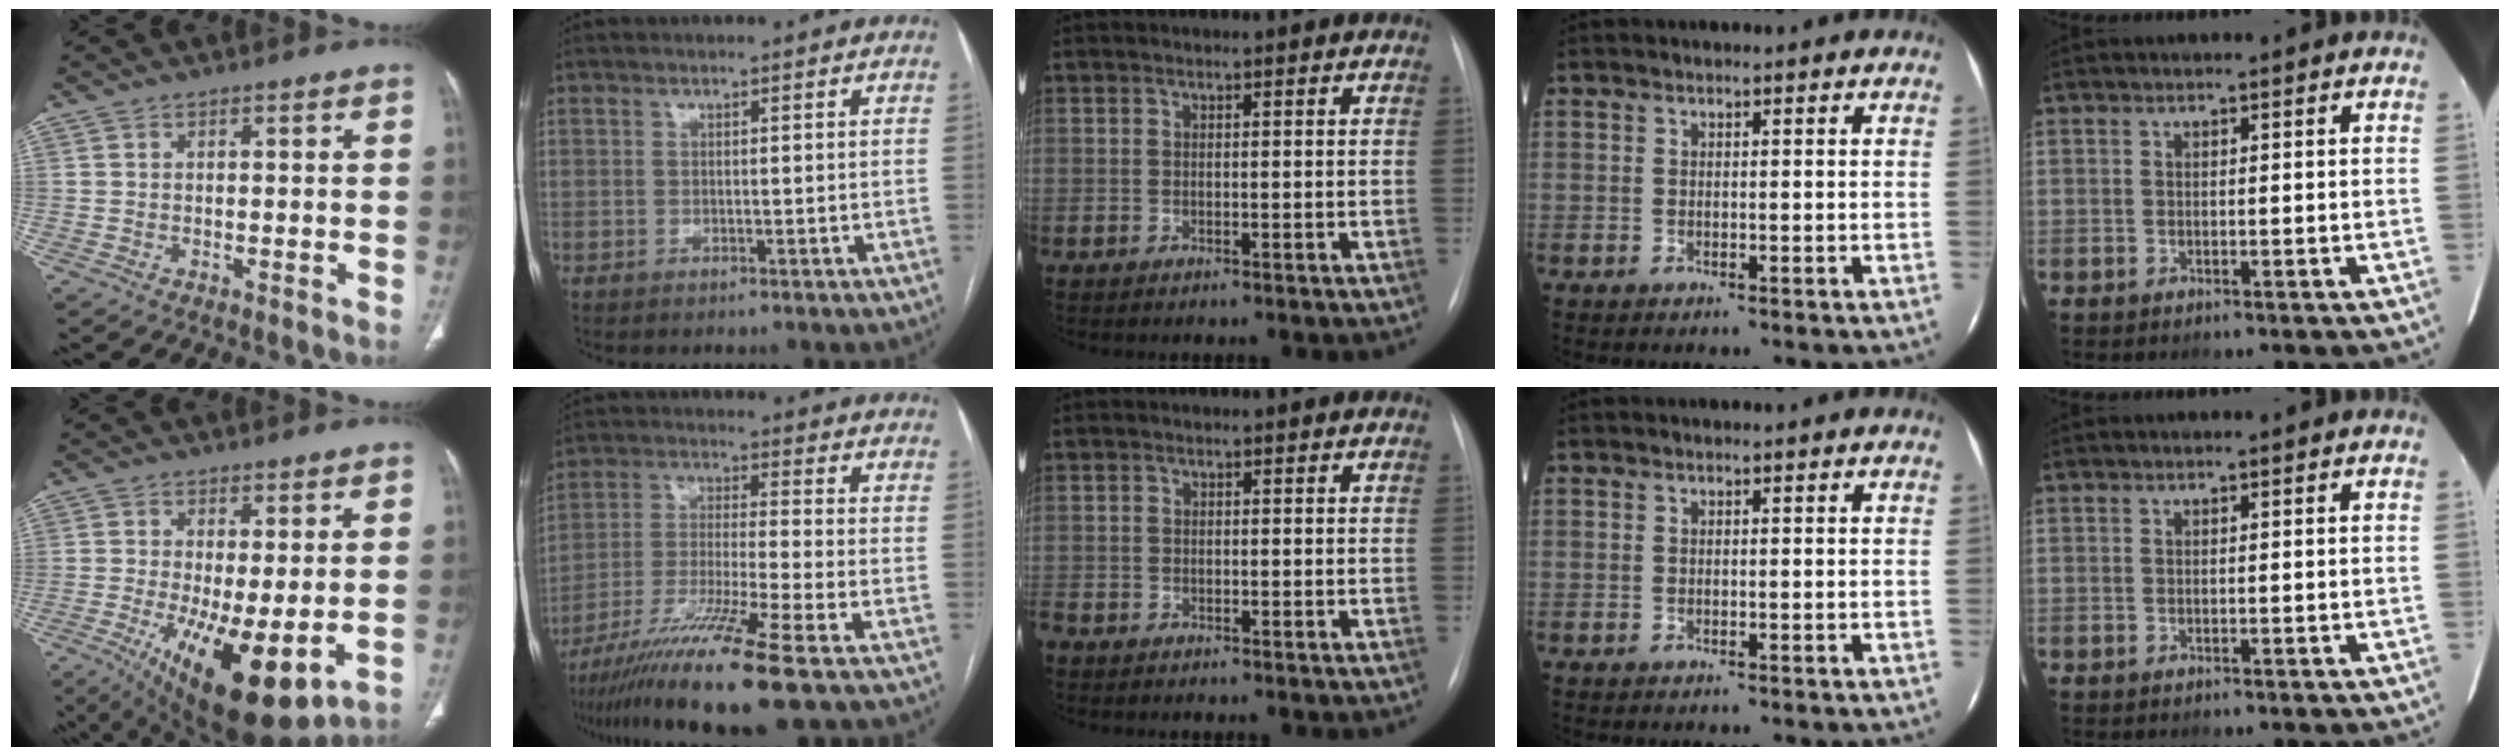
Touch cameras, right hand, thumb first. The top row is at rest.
{"thumb": {"total": 16.5, "force": [-4.2, 6.0, 14.8], "torque": [-0.238, -0.029, -0.046]}, "index": {"total": 14.8, "force": [-10.0, -1.6, 10.8], "torque": [-0.214, -0.039, -0.181]}, "middle": {"total": 2.2, "force": [-1.7, 1.2, 0.6], "torque": [-0.013, -0.001, -0.029]}}